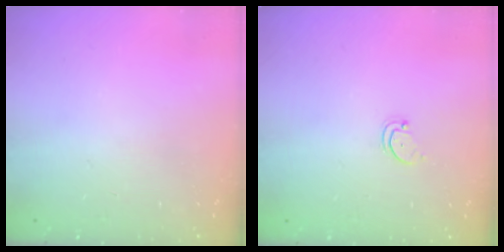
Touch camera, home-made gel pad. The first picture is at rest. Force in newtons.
{"total": 1.6, "press": 1.6, "slide": 0.4}